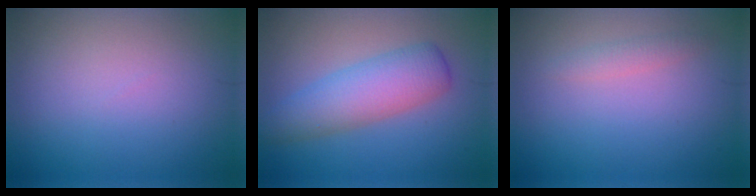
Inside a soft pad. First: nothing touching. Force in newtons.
{"total": 5.0, "press": 5.0, "slide": 0.1}
{"total": 1.1, "press": 1.1, "slide": 0.0}